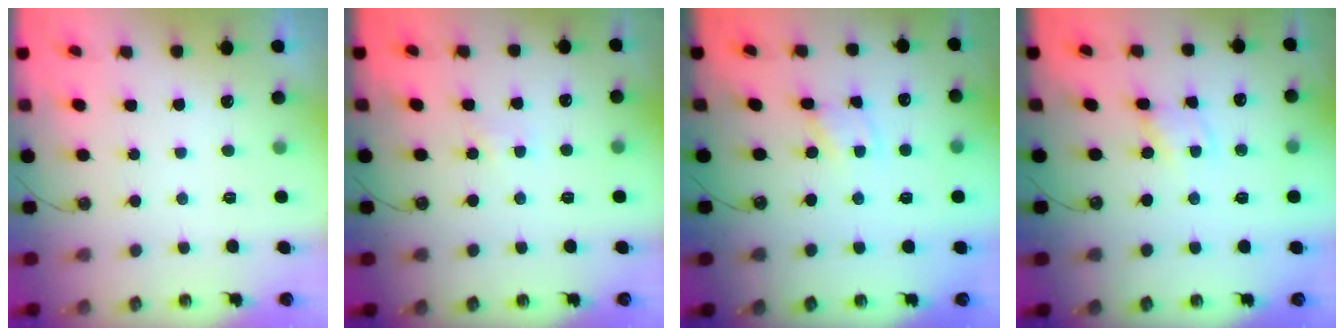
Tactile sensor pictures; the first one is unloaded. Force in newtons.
{"total": 4.5, "press": 4.4, "slide": 0.5}
{"total": 1.5, "press": 1.5, "slide": 0.0}
{"total": 1.1, "press": 1.1, "slide": 0.2}